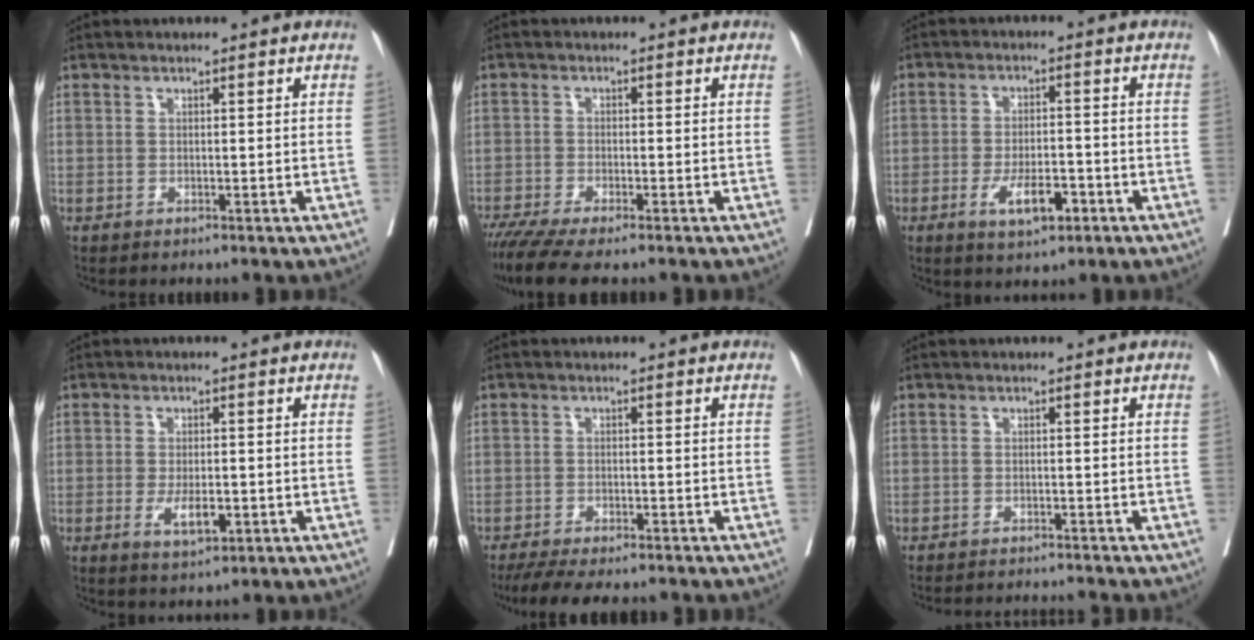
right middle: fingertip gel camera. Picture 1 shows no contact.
{"total": 7.4, "force": [-6.0, 0.5, 4.3], "torque": [-0.065, -0.016, -0.102]}
{"total": 6.4, "force": [-3.0, 2.1, 5.2], "torque": [-0.089, -0.002, -0.045]}
{"total": 4.5, "force": [-1.5, 1.6, 4.0], "torque": [-0.071, -0.004, -0.018]}
{"total": 10.8, "force": [-9.3, 2.1, 5.1], "torque": [-0.071, -0.011, -0.134]}
{"total": 7.5, "force": [-7.3, -0.5, 1.7], "torque": [-0.011, -0.006, -0.097]}